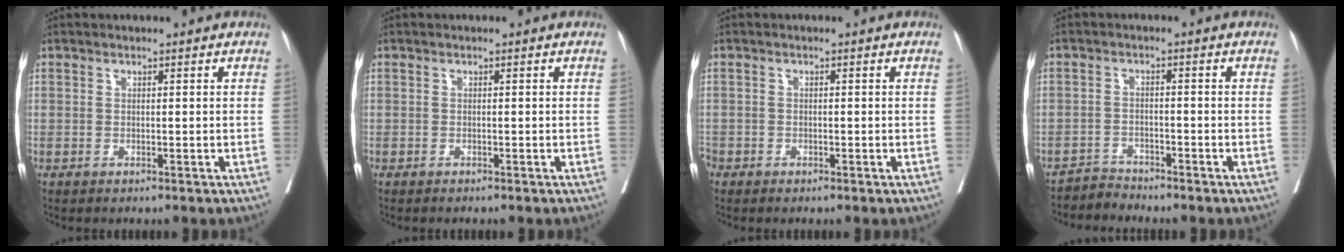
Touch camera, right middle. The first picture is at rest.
{"total": 0.8, "force": [-0.8, 0.2, 0.3], "torque": [-0.006, -0.002, -0.013]}
{"total": 1.7, "force": [-1.1, 1.2, 0.4], "torque": [-0.010, 0.002, -0.022]}
{"total": 2.5, "force": [-2.2, 0.1, -1.2], "torque": [0.030, -0.008, -0.041]}